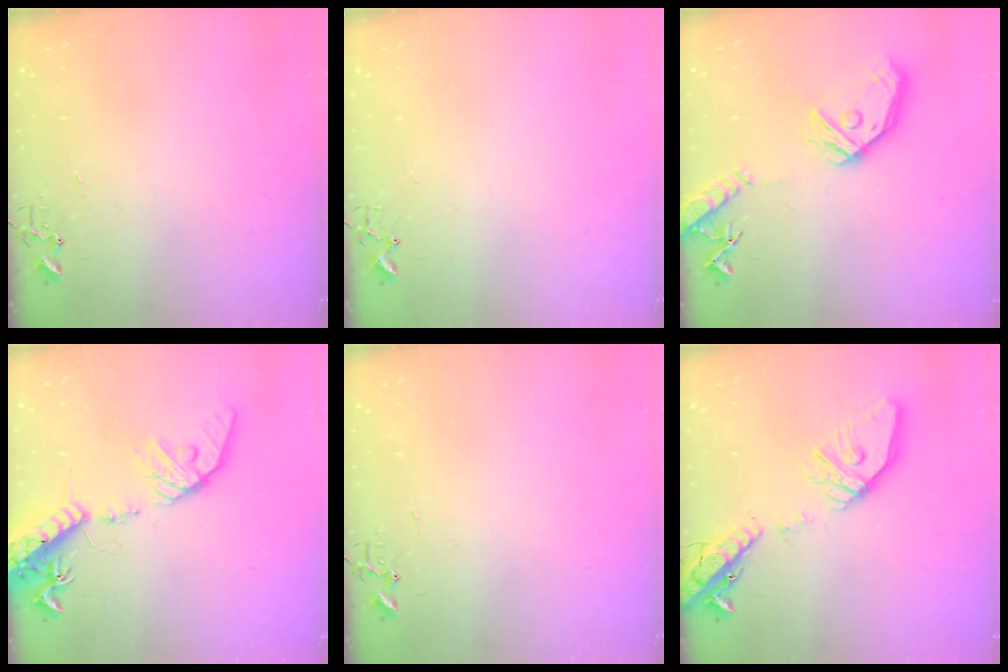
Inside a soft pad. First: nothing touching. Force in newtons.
{"total": 1.8, "press": 1.8, "slide": 0.2}
{"total": 17.1, "press": 16.9, "slide": 2.2}
{"total": 18.0, "press": 17.7, "slide": 3.3}
{"total": 0.0}
{"total": 21.4, "press": 21.2, "slide": 3.5}